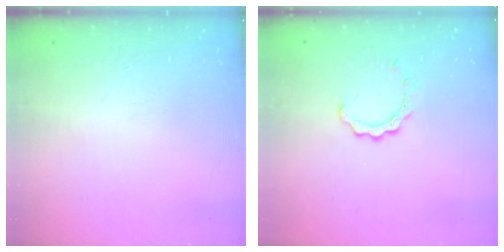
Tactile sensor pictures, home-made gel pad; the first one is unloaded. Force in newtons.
{"total": 2.3, "press": 2.3, "slide": 0.2}